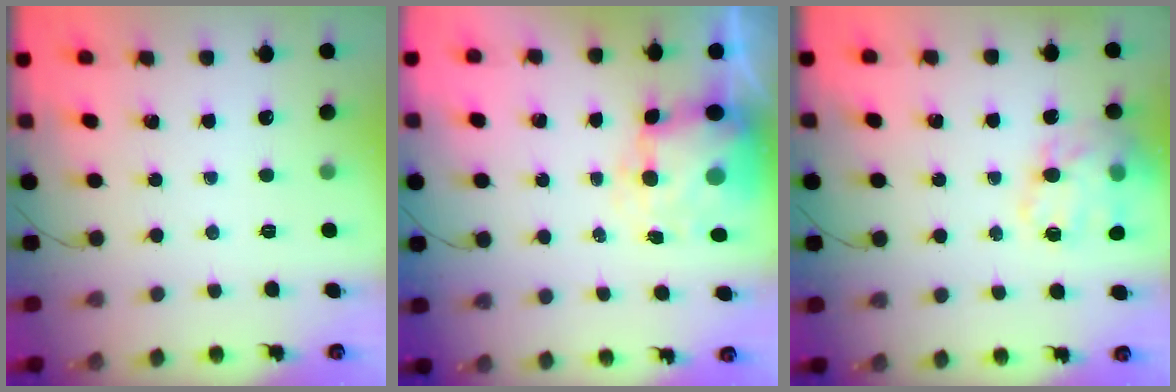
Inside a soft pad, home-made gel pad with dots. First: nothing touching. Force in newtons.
{"total": 7.8, "press": 7.6, "slide": 1.7}
{"total": 18.7, "press": 18.4, "slide": 3.2}